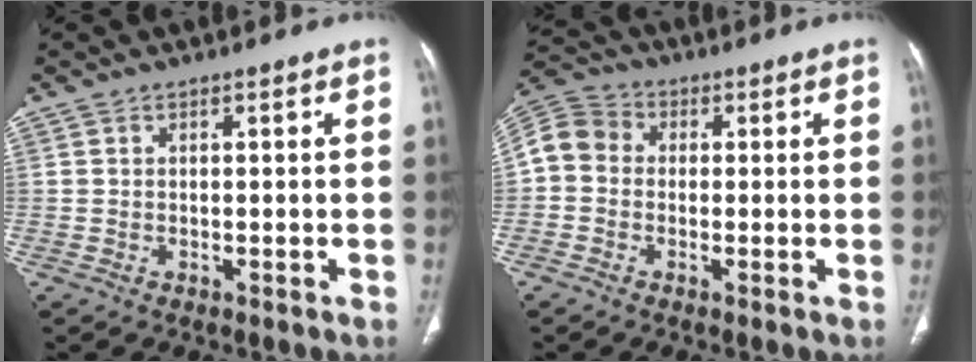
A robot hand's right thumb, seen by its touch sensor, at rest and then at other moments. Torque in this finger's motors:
{"motor_torque": [1.18, 1.01, 0.42, -0.55, 0.04]}